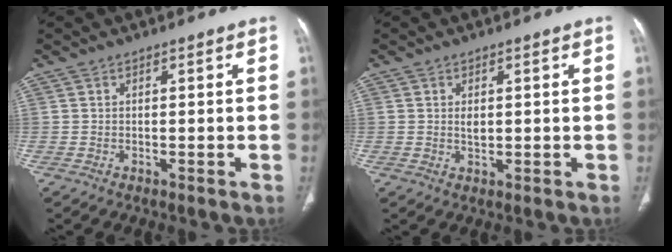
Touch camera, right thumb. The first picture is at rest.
{"total": 1.6, "force": [0.4, 0.9, 1.3], "torque": [-0.018, -0.010, 0.008]}